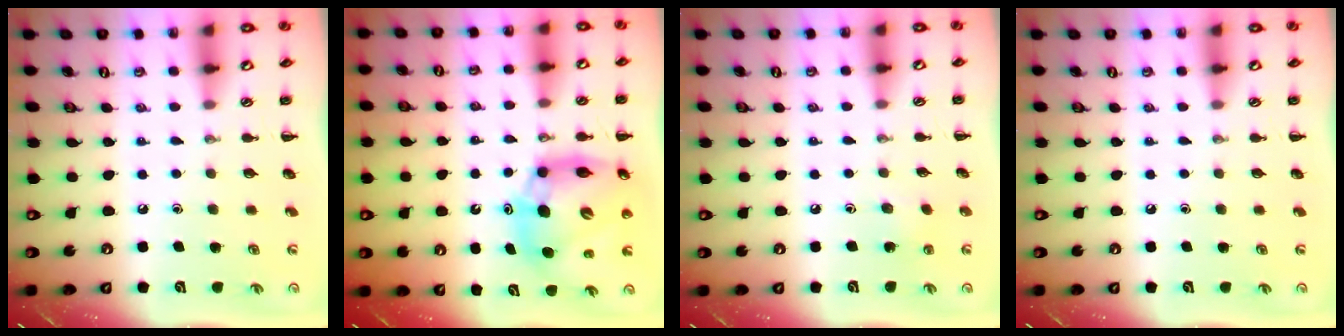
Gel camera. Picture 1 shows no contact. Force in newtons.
{"total": 13.6, "press": 13.0, "slide": 4.0}
{"total": 6.3, "press": 6.1, "slide": 1.6}
{"total": 0.0}